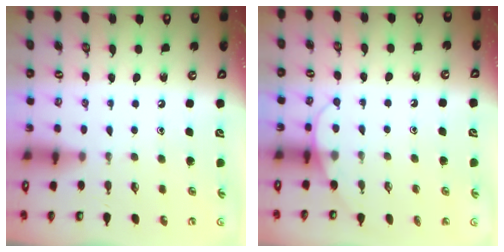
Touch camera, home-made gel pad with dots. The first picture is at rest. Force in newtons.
{"total": 4.8, "press": 4.8, "slide": 0.4}